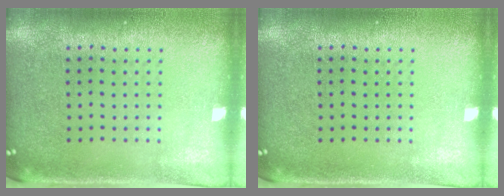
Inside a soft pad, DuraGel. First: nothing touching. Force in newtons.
{"total": 0.0}